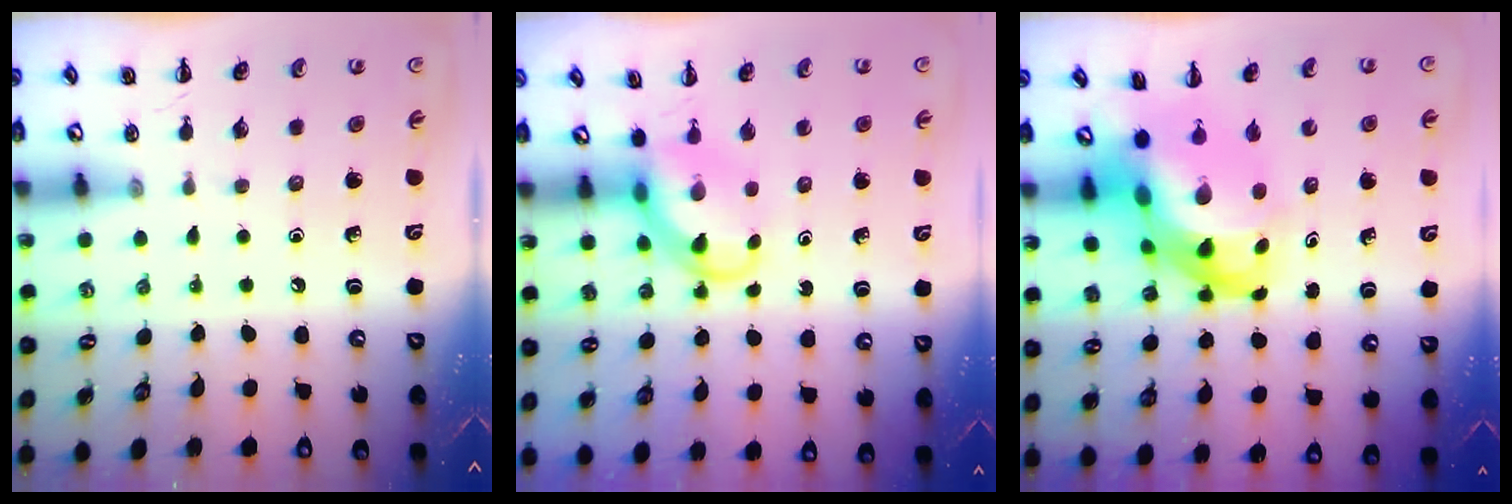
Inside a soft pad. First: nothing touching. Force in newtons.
{"total": 5.1, "press": 5.0, "slide": 0.4}
{"total": 10.2, "press": 9.8, "slide": 3.0}